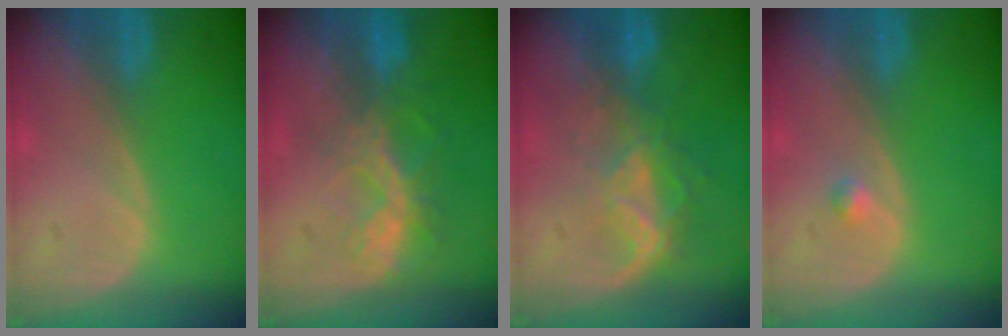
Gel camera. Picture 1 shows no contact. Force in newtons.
{"total": 6.6, "press": 5.9, "slide": 3.1}
{"total": 6.4, "press": 5.9, "slide": 2.6}
{"total": 0.8, "press": 0.8, "slide": 0.1}